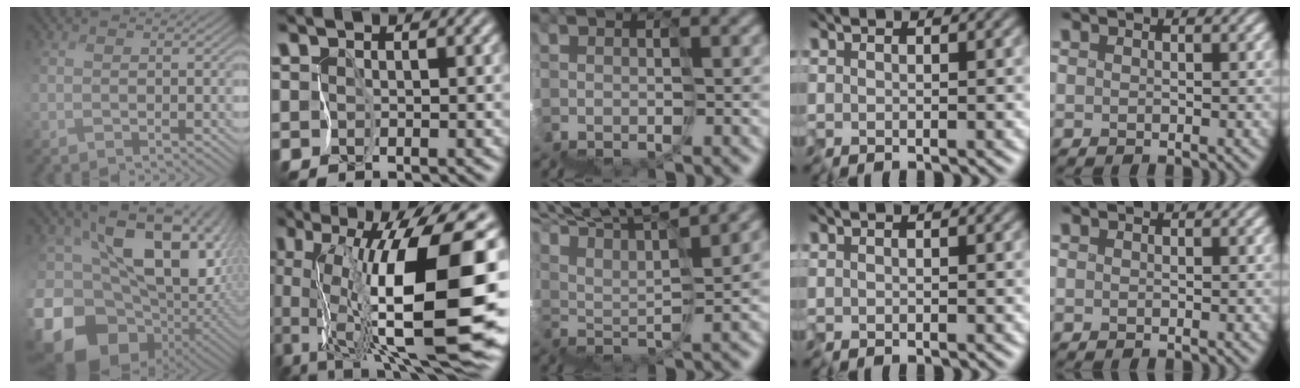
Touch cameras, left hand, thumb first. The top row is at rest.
{"thumb": {"total": 21.3, "force": [-4.9, 14.9, 14.4], "torque": [-0.282, -0.032, -0.080]}, "index": {"total": 14.9, "force": [-0.1, 4.0, 14.4], "torque": [-0.210, -0.005, 0.001]}, "middle": {"total": 8.6, "force": [8.2, 0.5, 2.4], "torque": [-0.056, 0.035, 0.129]}}